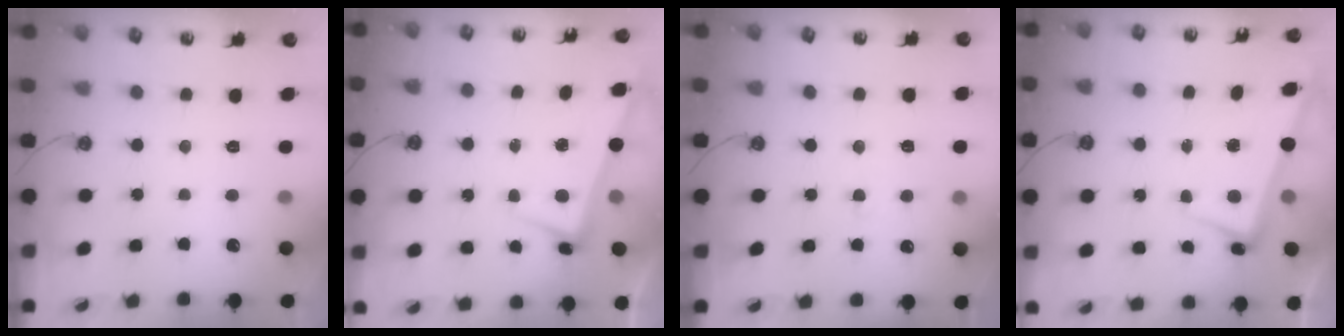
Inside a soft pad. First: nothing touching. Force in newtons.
{"total": 2.6, "press": 2.5, "slide": 0.7}
{"total": 1.2, "press": 1.1, "slide": 0.5}
{"total": 2.4, "press": 2.2, "slide": 0.9}